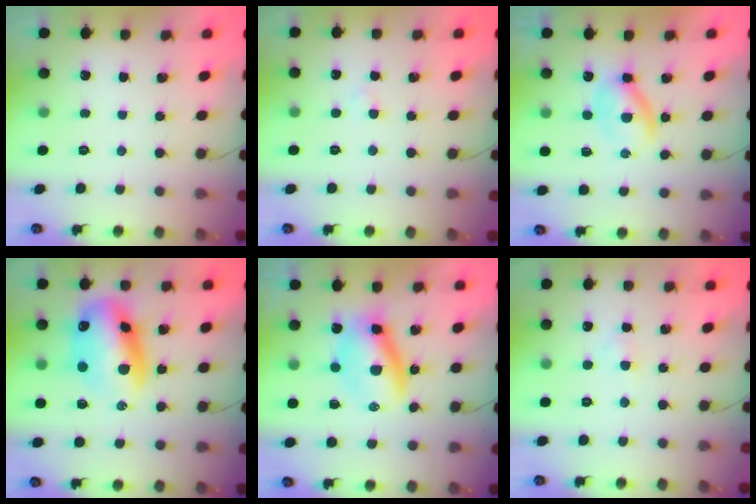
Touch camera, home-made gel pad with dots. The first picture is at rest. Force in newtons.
{"total": 1.2, "press": 1.0, "slide": 0.6}
{"total": 3.9, "press": 3.9, "slide": 0.4}
{"total": 14.5, "press": 14.0, "slide": 3.8}
{"total": 9.8, "press": 9.6, "slide": 1.9}
{"total": 1.8, "press": 1.5, "slide": 0.9}